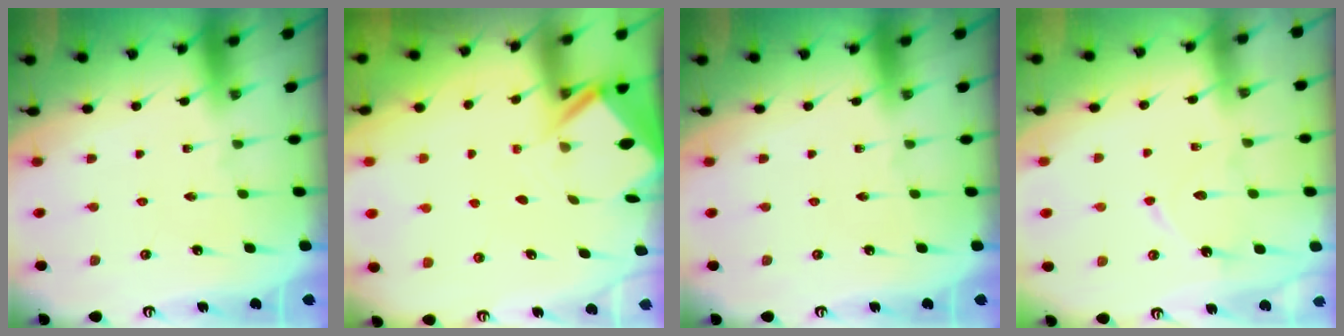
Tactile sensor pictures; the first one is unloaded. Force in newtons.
{"total": 2.9, "press": 2.9, "slide": 0.3}
{"total": 0.0}
{"total": 7.0, "press": 6.9, "slide": 0.8}